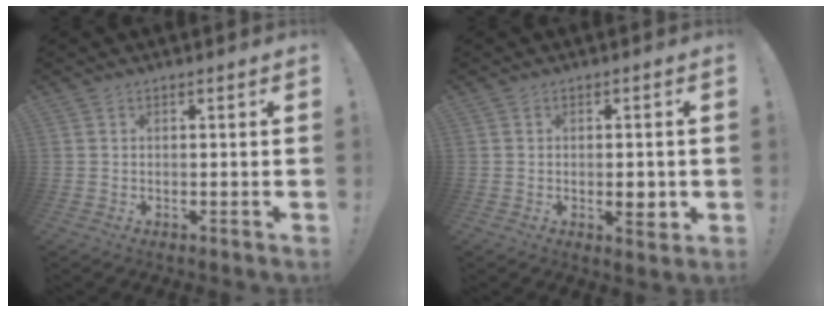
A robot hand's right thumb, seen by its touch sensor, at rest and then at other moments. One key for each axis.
{"total": 4.3, "fx": -0.2, "fy": 2.3, "fz": 3.7, "tx": -0.039, "ty": 0.000, "tz": -0.005}